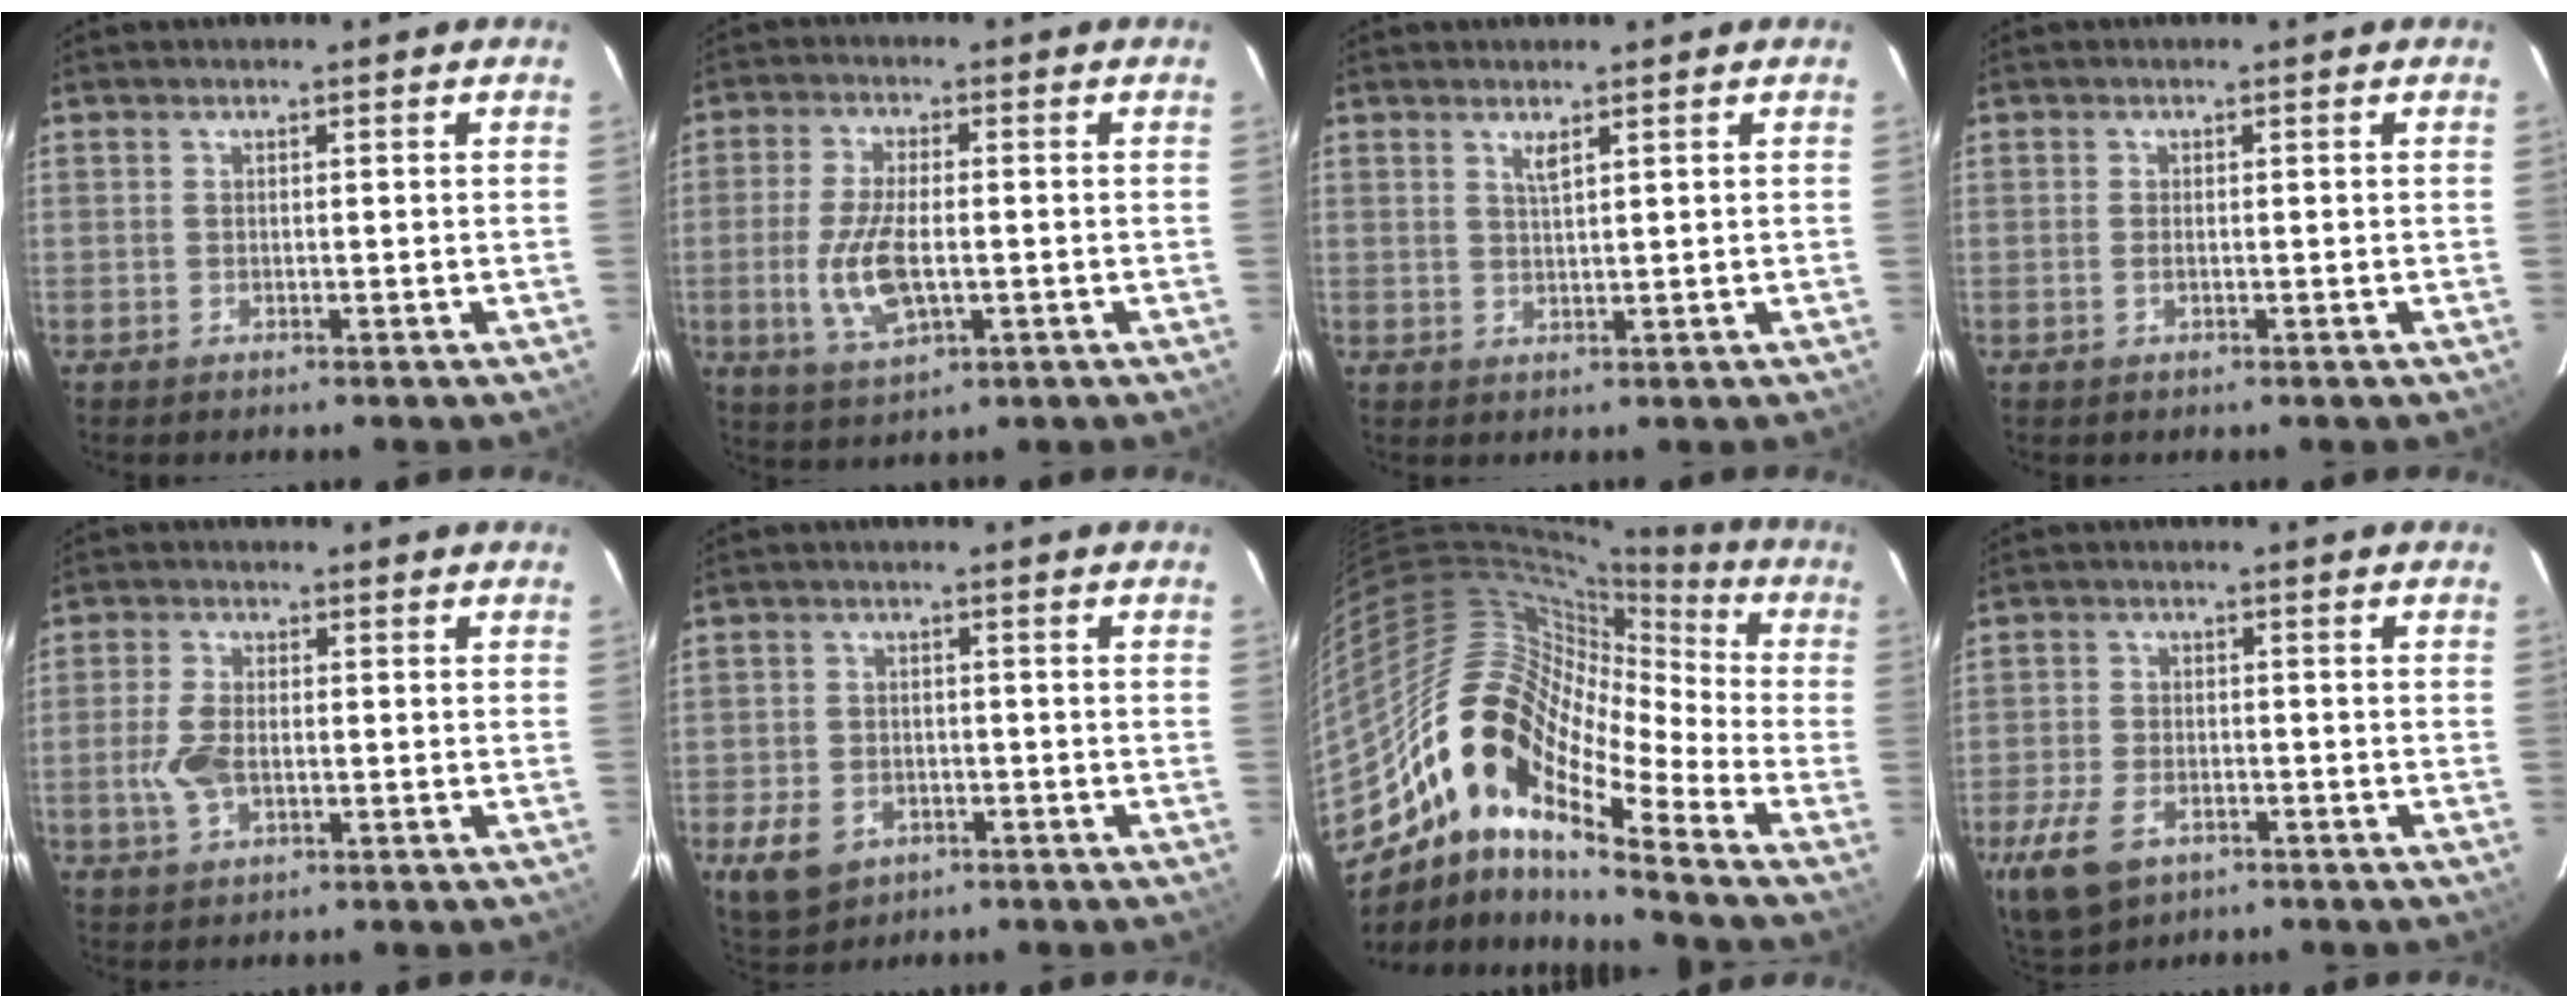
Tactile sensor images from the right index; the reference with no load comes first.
{"total": 9.9, "force": [-1.7, 4.0, 8.8], "torque": [-0.186, -0.009, -0.030]}
{"total": 1.8, "force": [1.1, 0.2, 1.3], "torque": [-0.024, -0.001, 0.019]}
{"total": 1.0, "force": [-0.2, 0.3, 0.9], "torque": [-0.020, 0.000, -0.005]}
{"total": 5.8, "force": [-1.1, 3.2, 4.7], "torque": [-0.106, 0.000, -0.020]}
{"total": 8.1, "force": [-3.8, 5.9, 4.0], "torque": [-0.106, -0.004, -0.057]}
{"total": 15.9, "force": [-9.5, 6.0, 11.2], "torque": [-0.169, 0.000, -0.195]}
{"total": 10.8, "force": [-5.9, 6.4, 6.3], "torque": [-0.161, -0.018, -0.102]}